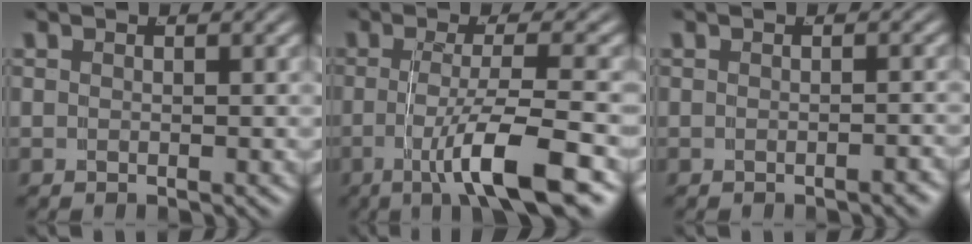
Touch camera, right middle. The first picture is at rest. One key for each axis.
{"total": 7.3, "fx": -3.3, "fy": 1.3, "fz": 6.3, "tx": -0.104, "ty": -0.010, "tz": -0.048}
{"total": 0.8, "fx": -0.7, "fy": -0.1, "fz": 0.2, "tx": -0.003, "ty": 0.005, "tz": -0.015}